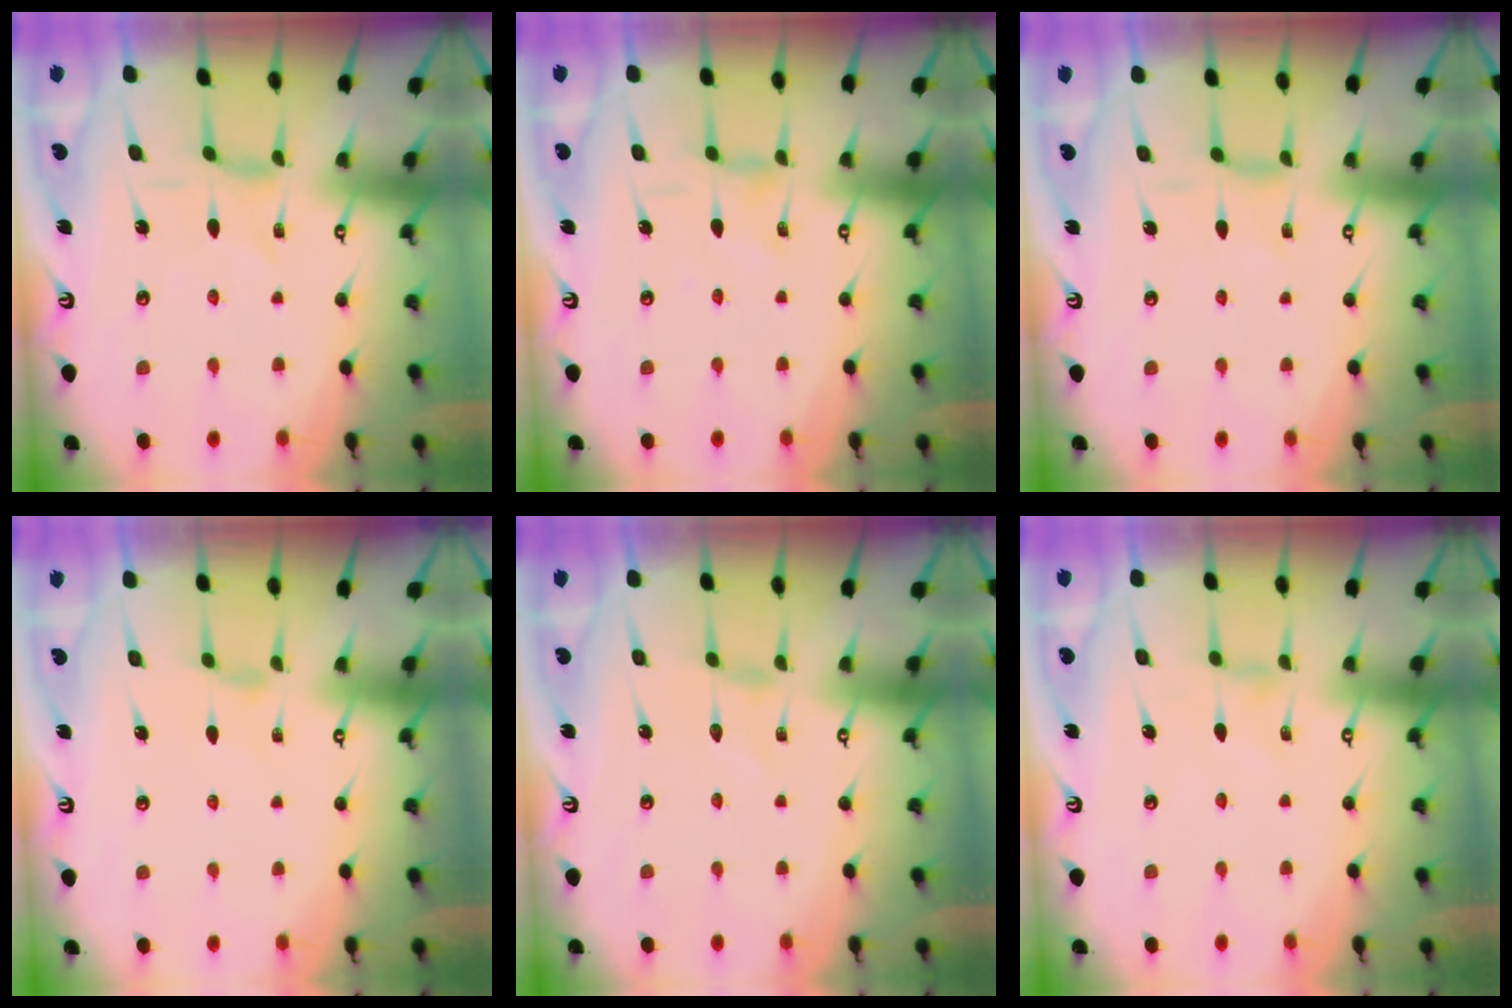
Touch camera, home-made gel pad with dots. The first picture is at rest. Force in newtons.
{"total": 0.5, "press": 0.5, "slide": 0.3}
{"total": 2.8, "press": 2.8, "slide": 0.1}
{"total": 2.9, "press": 2.8, "slide": 0.5}
{"total": 0.0}
{"total": 0.0}